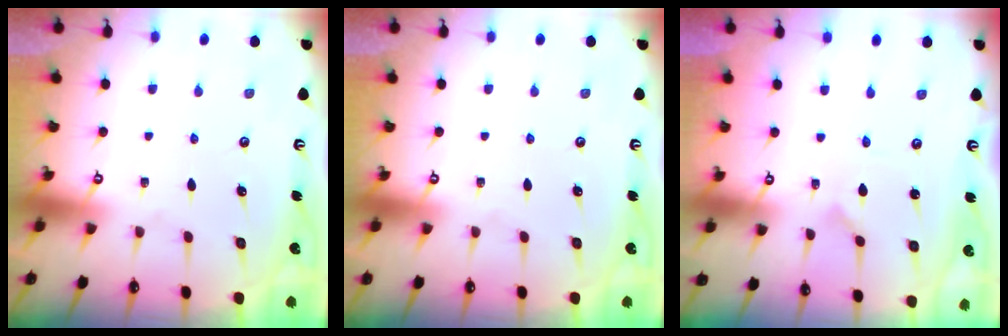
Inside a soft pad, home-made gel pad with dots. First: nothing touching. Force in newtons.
{"total": 0.0}
{"total": 0.0}